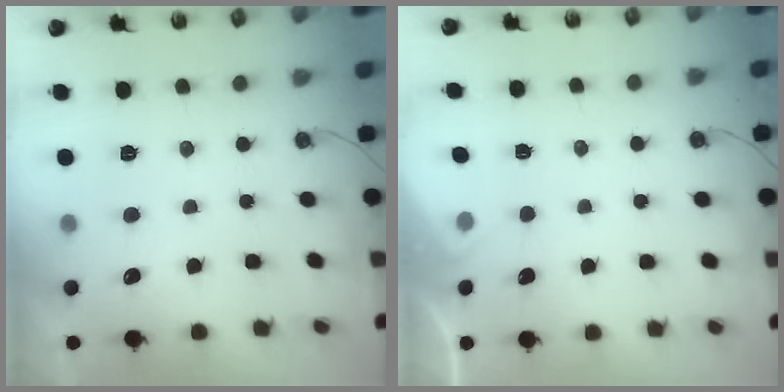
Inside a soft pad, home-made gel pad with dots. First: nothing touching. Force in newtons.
{"total": 2.2, "press": 2.1, "slide": 0.4}